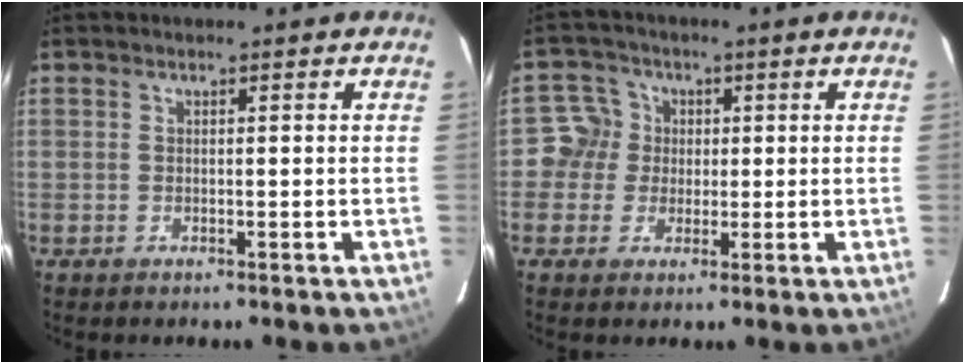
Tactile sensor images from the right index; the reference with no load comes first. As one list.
[{"total": 5.2, "force": [0.1, 5.2, 0.3], "torque": [0.008, 0.013, -0.009]}]